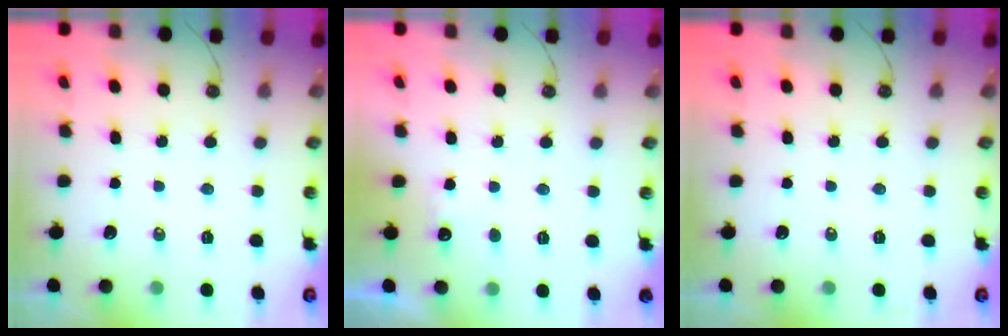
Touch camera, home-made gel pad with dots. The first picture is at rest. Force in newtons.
{"total": 5.3, "press": 5.2, "slide": 1.2}
{"total": 0.0}